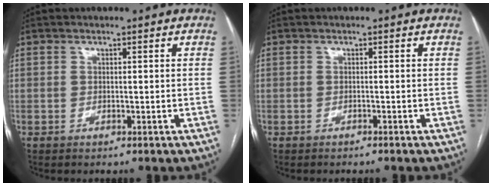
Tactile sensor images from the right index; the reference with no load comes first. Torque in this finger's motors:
{"motor_torque": [-0.06, -0.01, -0.02, -0.01]}